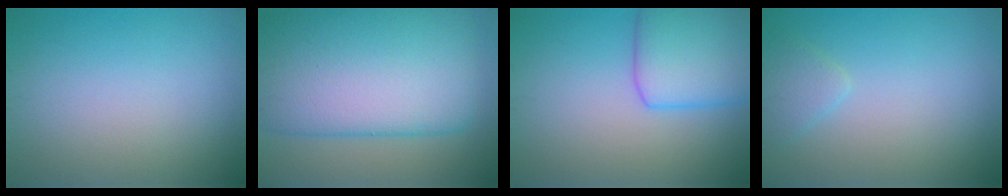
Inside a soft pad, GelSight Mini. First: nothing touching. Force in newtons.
{"total": 13.4, "press": 13.4, "slide": 0.4}
{"total": 5.8, "press": 5.8, "slide": 0.3}
{"total": 1.5, "press": 1.5, "slide": 0.0}